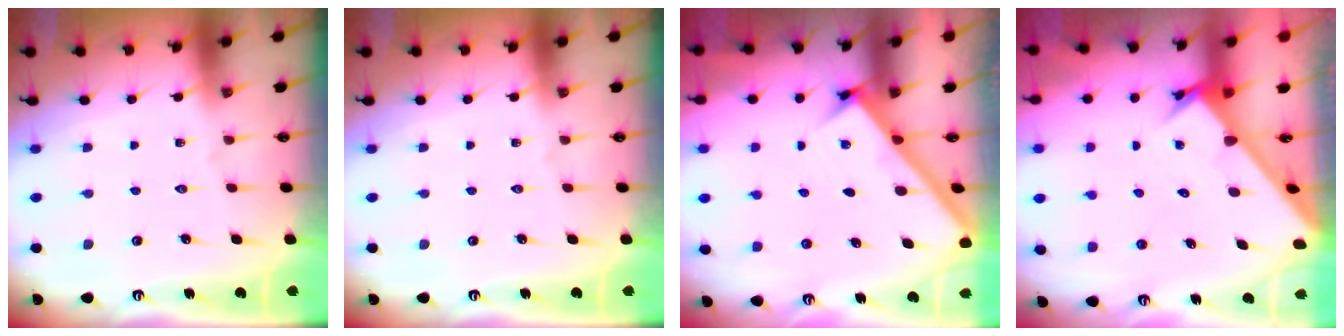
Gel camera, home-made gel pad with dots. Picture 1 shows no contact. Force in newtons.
{"total": 0.0}
{"total": 2.6, "press": 2.6, "slide": 0.3}
{"total": 2.6, "press": 2.6, "slide": 0.3}